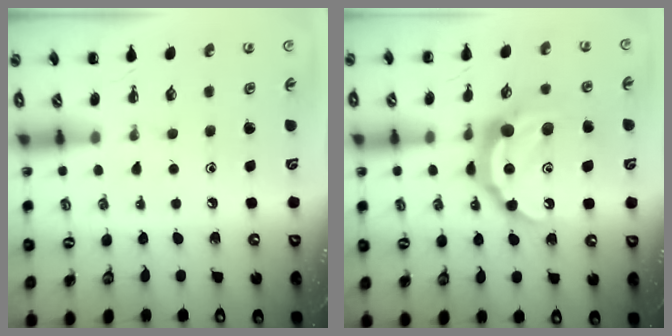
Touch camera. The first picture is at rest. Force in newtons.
{"total": 13.7, "press": 13.7, "slide": 0.9}